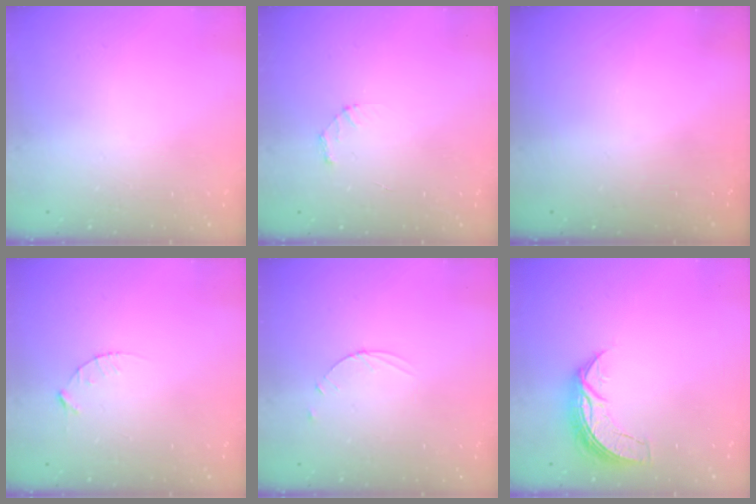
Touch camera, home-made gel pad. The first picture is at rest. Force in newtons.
{"total": 2.1, "press": 2.1, "slide": 0.2}
{"total": 0.0}
{"total": 3.1, "press": 3.1, "slide": 0.4}
{"total": 4.5, "press": 4.4, "slide": 0.4}
{"total": 7.1, "press": 7.1, "slide": 0.4}